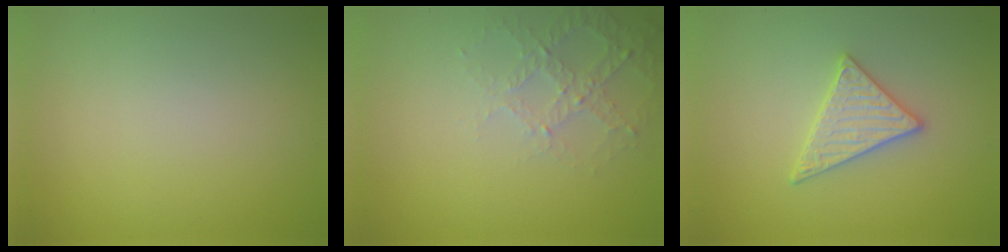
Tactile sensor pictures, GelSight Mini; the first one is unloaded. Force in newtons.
{"total": 2.6, "press": 2.5, "slide": 0.8}
{"total": 2.9, "press": 2.9, "slide": 0.3}